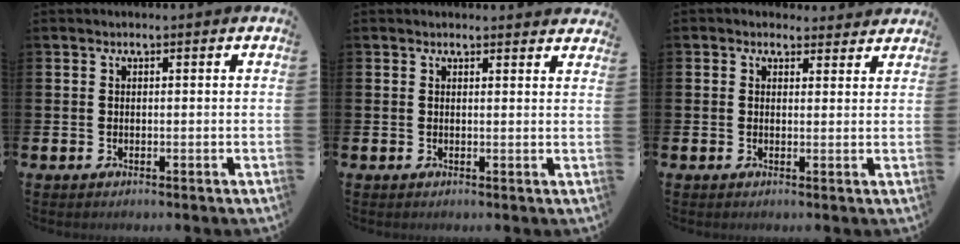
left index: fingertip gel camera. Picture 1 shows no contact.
{"total": 1.4, "force": [1.4, 0.0, -0.1], "torque": [0.009, -0.010, 0.024]}
{"total": 2.1, "force": [2.0, 0.8, -0.1], "torque": [0.005, -0.008, 0.034]}